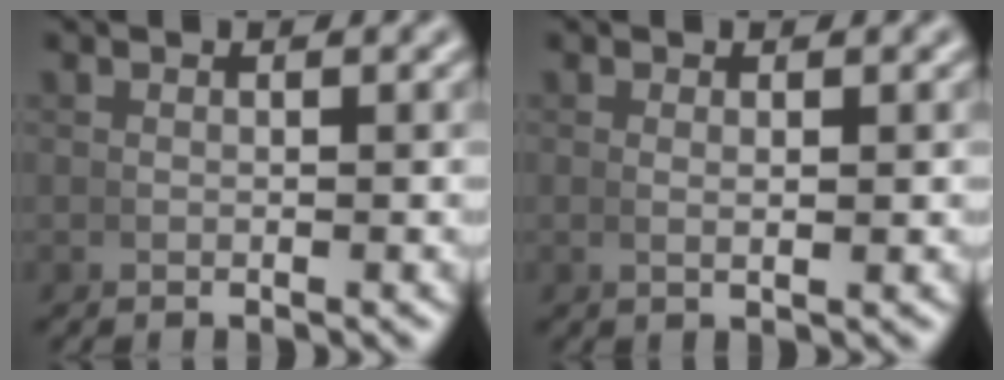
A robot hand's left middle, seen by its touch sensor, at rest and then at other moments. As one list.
[{"total": 0.8, "force": [0.3, 0.0, 0.7], "torque": [-0.016, -0.007, 0.008]}]